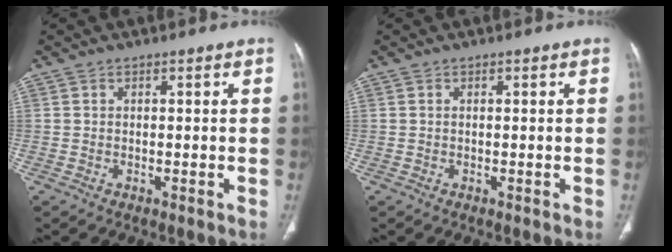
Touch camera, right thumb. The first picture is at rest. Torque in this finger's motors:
{"motor_torque": [-0.12, -0.22, -0.37, 0.36, -0.05]}